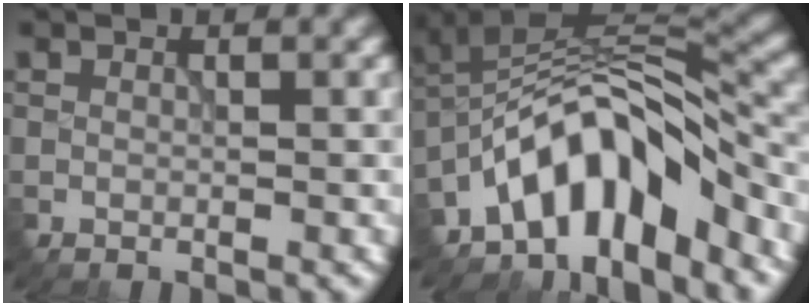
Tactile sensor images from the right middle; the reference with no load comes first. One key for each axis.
{"total": 9.9, "fx": -6.0, "fy": 4.0, "fz": 6.8, "tx": -0.100, "ty": 0.017, "tz": -0.115}